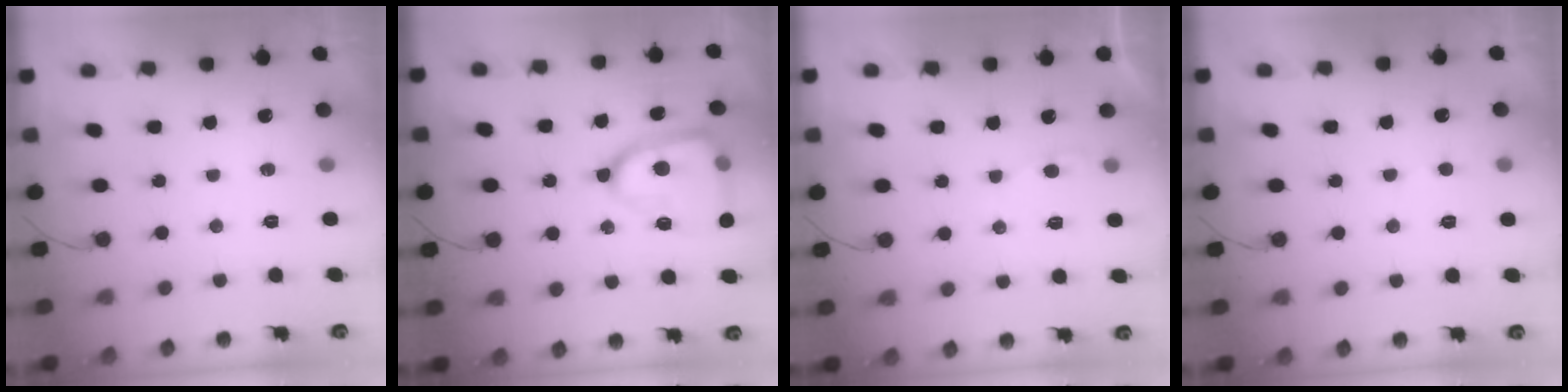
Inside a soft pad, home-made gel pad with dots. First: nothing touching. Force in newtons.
{"total": 16.7, "press": 16.6, "slide": 1.2}
{"total": 2.2, "press": 2.2, "slide": 0.2}
{"total": 1.6, "press": 1.6, "slide": 0.2}